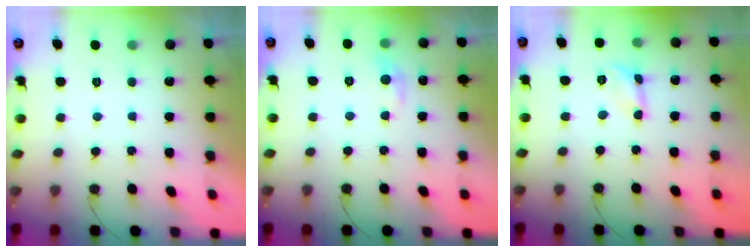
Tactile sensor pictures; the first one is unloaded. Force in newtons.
{"total": 7.2, "press": 7.2, "slide": 1.0}
{"total": 2.8, "press": 2.7, "slide": 0.3}